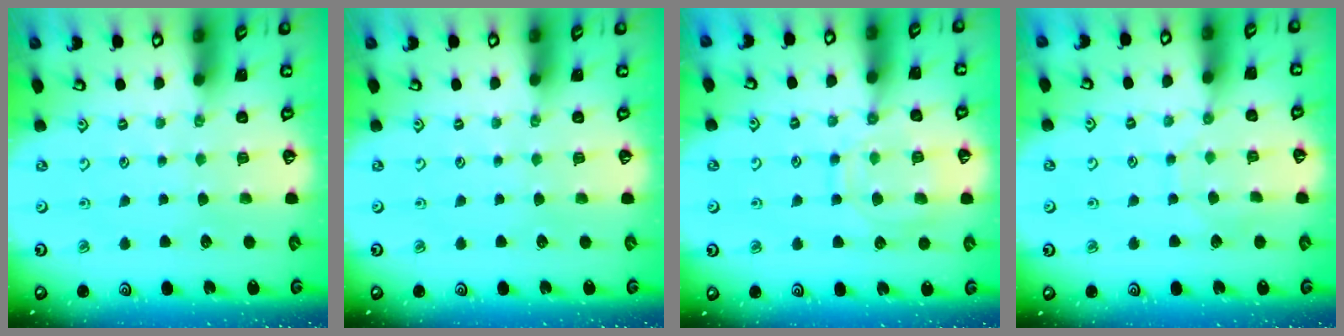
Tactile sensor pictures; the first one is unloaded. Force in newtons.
{"total": 0.0}
{"total": 12.5, "press": 12.5, "slide": 1.0}
{"total": 5.0, "press": 5.0, "slide": 0.4}